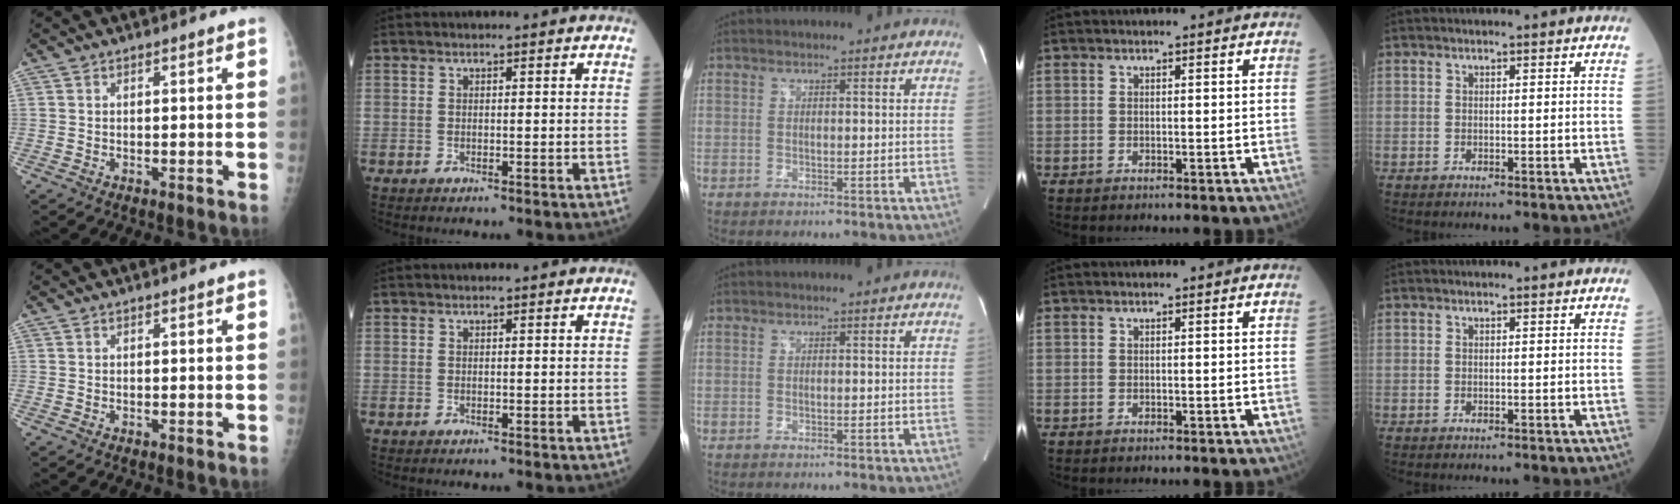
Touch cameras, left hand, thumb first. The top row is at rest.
{}